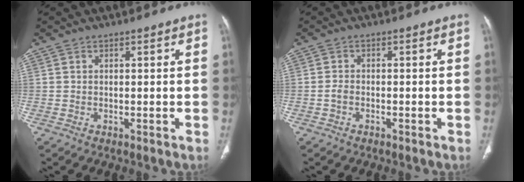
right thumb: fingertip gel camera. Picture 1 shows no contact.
{"total": 1.3, "force": [-0.6, 0.8, 0.8], "torque": [-0.018, 0.003, -0.014]}